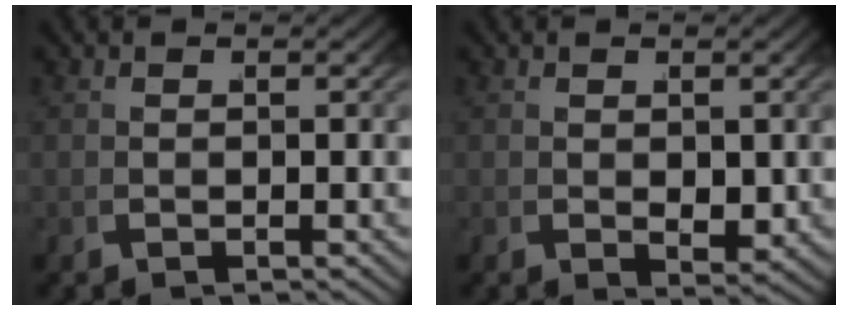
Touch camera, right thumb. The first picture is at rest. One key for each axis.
{"total": 1.8, "fx": 0.4, "fy": 1.2, "fz": 1.3, "tx": -0.021, "ty": -0.011, "tz": 0.016}